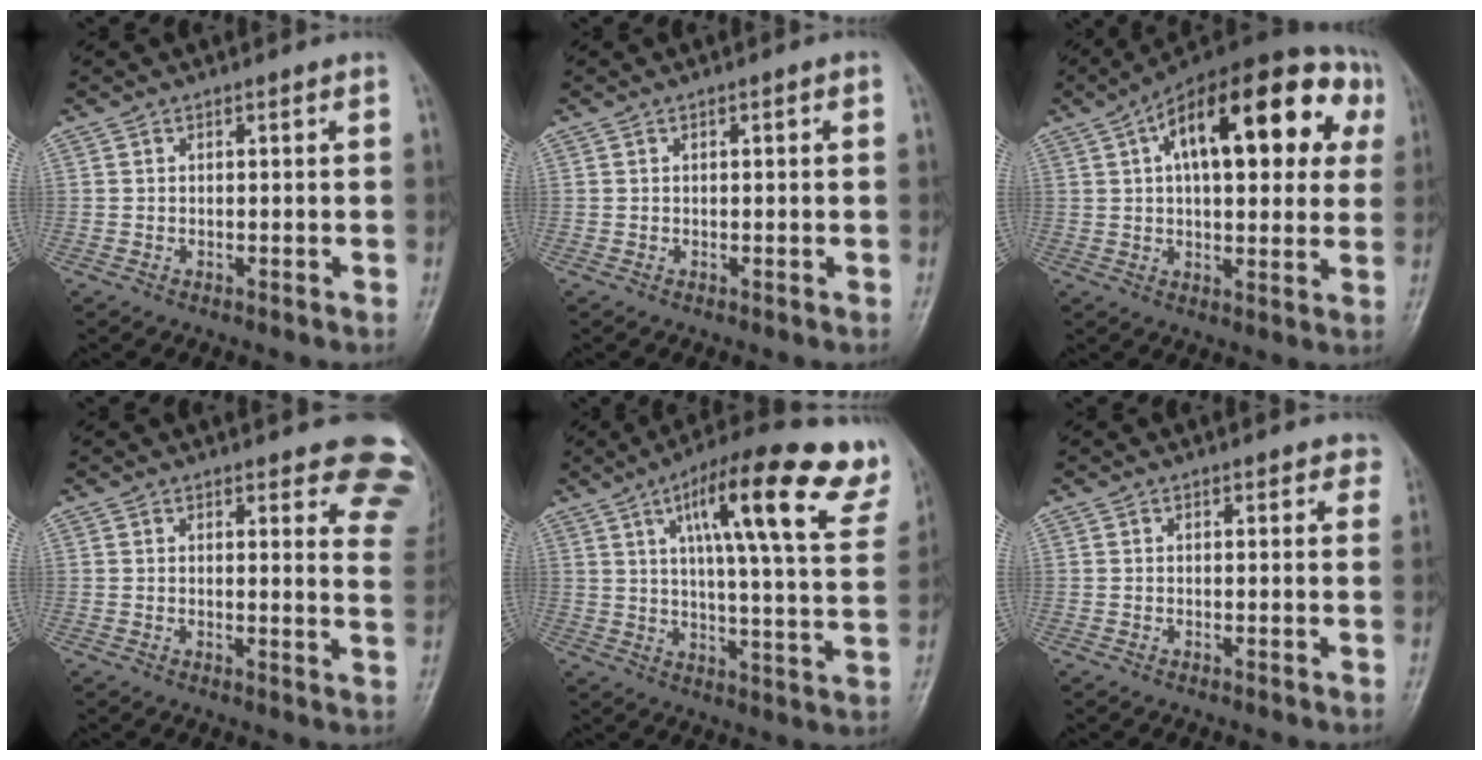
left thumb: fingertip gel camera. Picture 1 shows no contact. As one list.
[{"total": 1.0, "force": [0.2, 0.3, 0.9], "torque": [-0.013, 0.003, 0.002]}, {"total": 25.8, "force": [8.1, 11.6, 21.6], "torque": [-0.288, 0.038, 0.110]}, {"total": 11.8, "force": [9.7, 3.5, 5.7], "torque": [-0.020, -0.053, 0.082]}, {"total": 22.9, "force": [12.4, 5.1, 18.6], "torque": [-0.242, -0.028, 0.165]}, {"total": 2.4, "force": [1.8, 1.2, 0.8], "torque": [0.018, -0.003, 0.008]}]